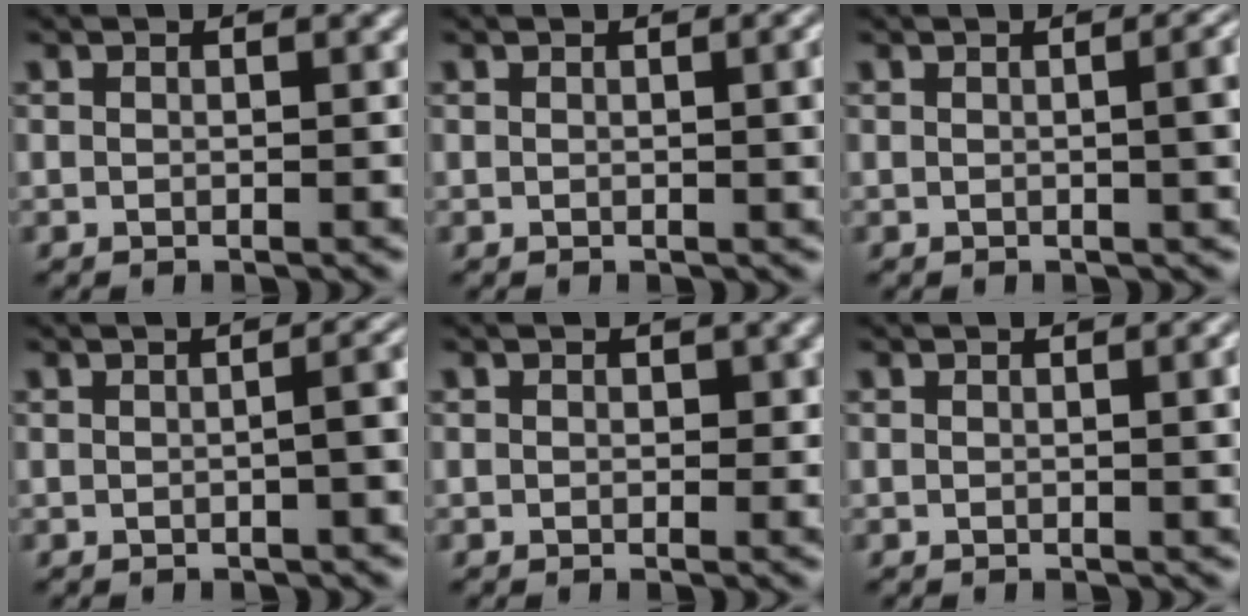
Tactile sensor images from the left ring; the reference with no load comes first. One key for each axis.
{"total": 2.4, "fx": 0.2, "fy": 0.7, "fz": 2.3, "tx": -0.023, "ty": 0.003, "tz": -0.001}
{"total": 4.8, "fx": 0.2, "fy": 1.9, "fz": 4.4, "tx": -0.030, "ty": 0.011, "tz": 0.003}
{"total": 3.2, "fx": 0.0, "fy": 1.2, "fz": 2.9, "tx": -0.015, "ty": 0.014, "tz": -0.001}
{"total": 0.9, "fx": 0.2, "fy": 0.7, "fz": 0.5, "tx": -0.004, "ty": -0.003, "tz": 0.001}
{"total": 2.6, "fx": 0.3, "fy": 0.8, "fz": 2.5, "tx": -0.024, "ty": 0.004, "tz": -0.001}